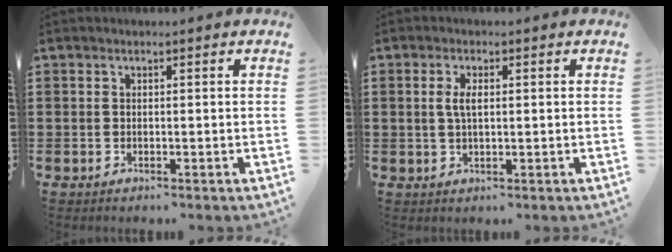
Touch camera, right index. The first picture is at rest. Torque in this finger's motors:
{"motor_torque": [0.35, -0.06, 0.36, 0.10]}